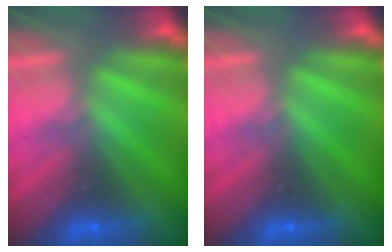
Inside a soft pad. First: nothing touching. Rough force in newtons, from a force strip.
{"total": 0.0}